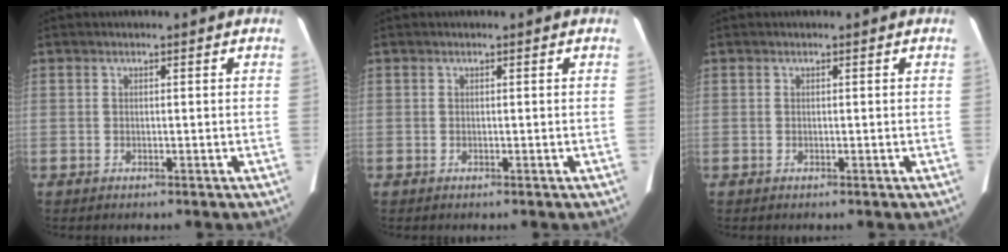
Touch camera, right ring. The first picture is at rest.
{"total": 0.0}
{"total": 0.0}